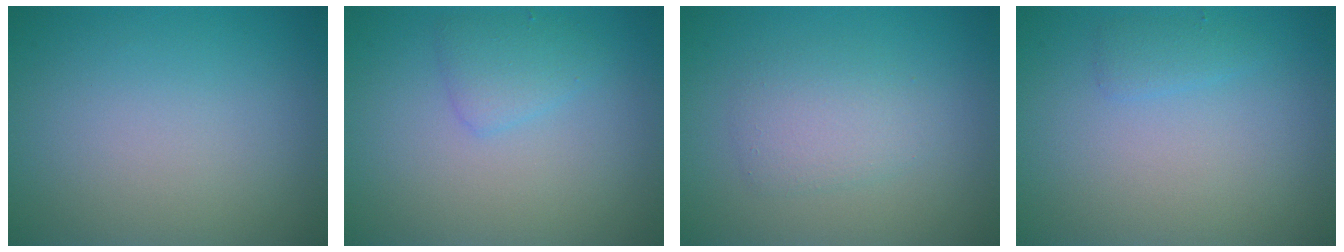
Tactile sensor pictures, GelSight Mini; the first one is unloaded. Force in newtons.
{"total": 1.8, "press": 1.8, "slide": 0.1}
{"total": 2.4, "press": 2.4, "slide": 0.1}
{"total": 1.0, "press": 1.0, "slide": 0.1}